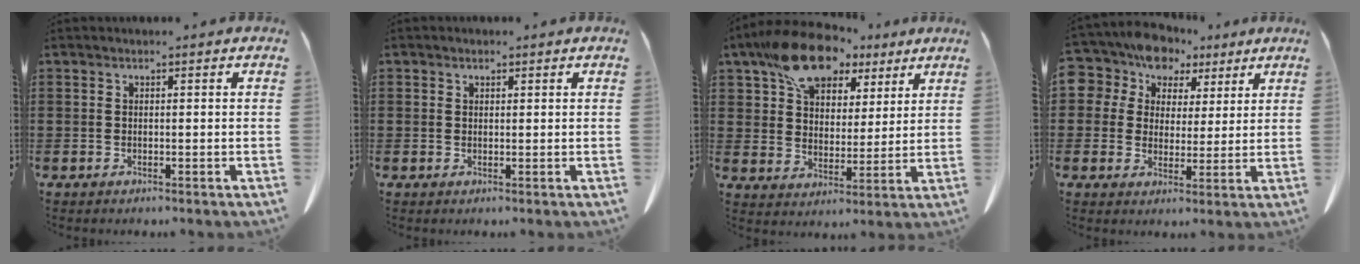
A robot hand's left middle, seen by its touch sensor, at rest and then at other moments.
{"total": 0.9, "force": [0.7, 0.6, 0.2], "torque": [-0.006, 0.001, 0.015]}
{"total": 13.6, "force": [9.9, 7.1, 6.1], "torque": [-0.127, -0.028, 0.186]}
{"total": 7.6, "force": [5.6, 5.1, 0.5], "torque": [-0.052, -0.029, 0.102]}